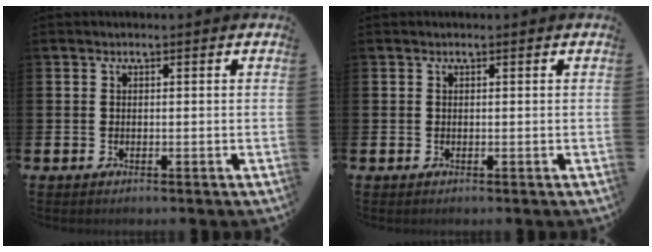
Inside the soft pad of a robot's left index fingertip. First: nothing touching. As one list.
[{"total": 0.0}]